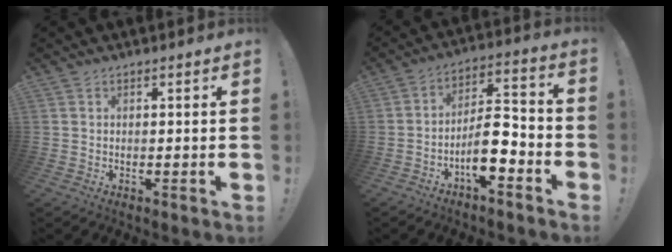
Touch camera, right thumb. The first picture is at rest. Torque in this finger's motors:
{"motor_torque": [1.19, 1.33, 1.10, -1.14, 0.02]}